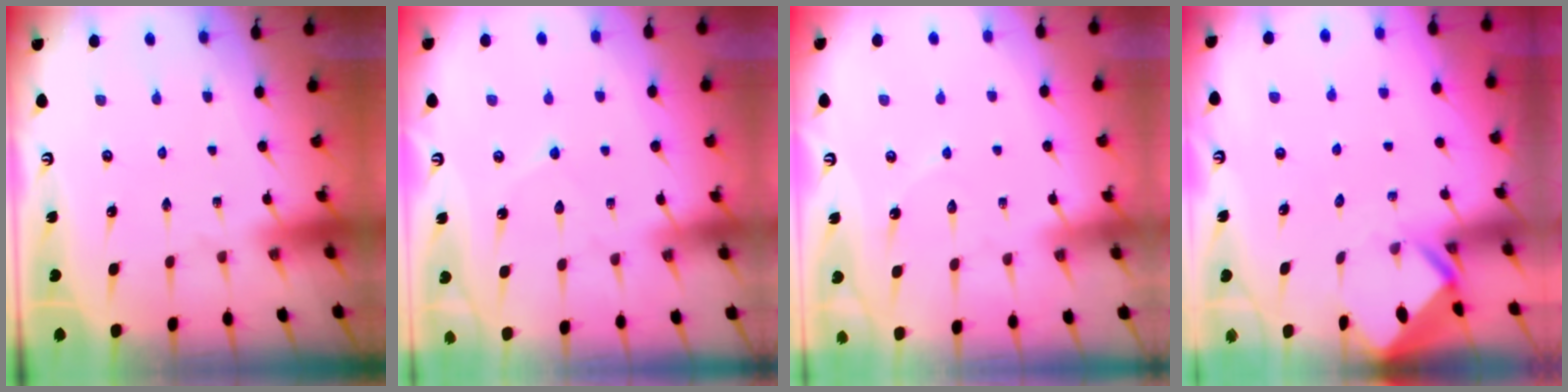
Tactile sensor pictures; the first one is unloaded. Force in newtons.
{"total": 3.8, "press": 3.7, "slide": 0.3}
{"total": 4.3, "press": 4.3, "slide": 0.4}
{"total": 2.7, "press": 2.6, "slide": 0.3}